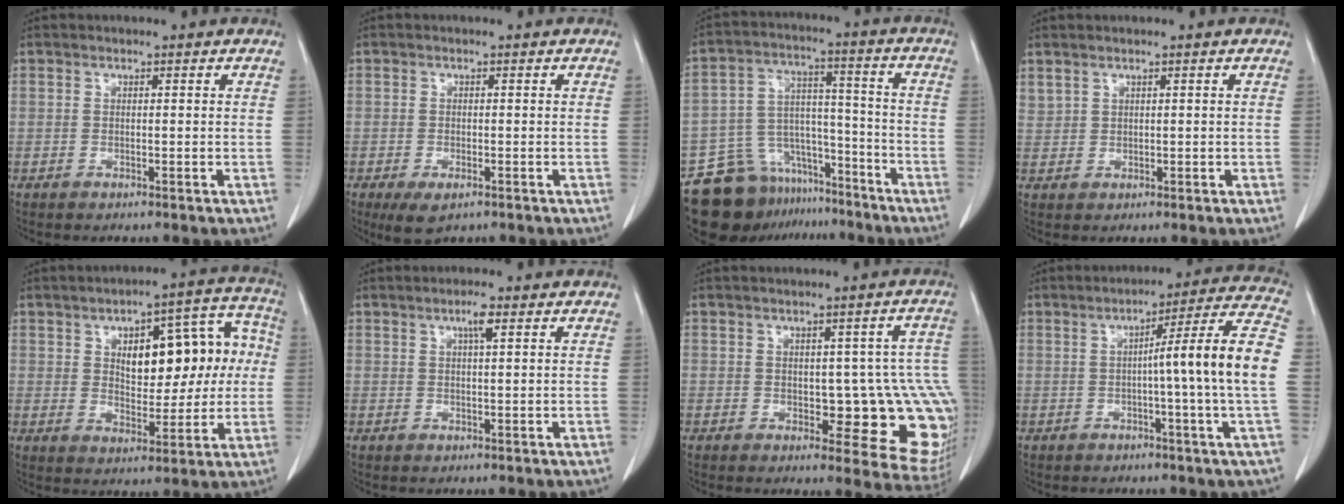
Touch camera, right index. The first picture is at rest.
{"total": 3.9, "force": [-2.2, 1.7, 2.7], "torque": [-0.051, -0.008, -0.026]}
{"total": 14.6, "force": [-11.7, 7.9, 3.6], "torque": [-0.056, 0.058, -0.187]}
{"total": 1.6, "force": [1.3, 0.9, 0.4], "torque": [-0.011, 0.010, 0.033]}
{"total": 14.6, "force": [2.3, 6.6, 12.8], "torque": [-0.164, 0.045, 0.042]}
{"total": 2.3, "force": [1.1, 0.1, 2.1], "torque": [-0.040, 0.000, 0.016]}
{"total": 13.9, "force": [-1.6, 5.2, 12.8], "torque": [-0.102, 0.016, -0.006]}
{"total": 13.4, "force": [-0.8, -2.2, 13.2], "torque": [-0.183, 0.008, -0.018]}